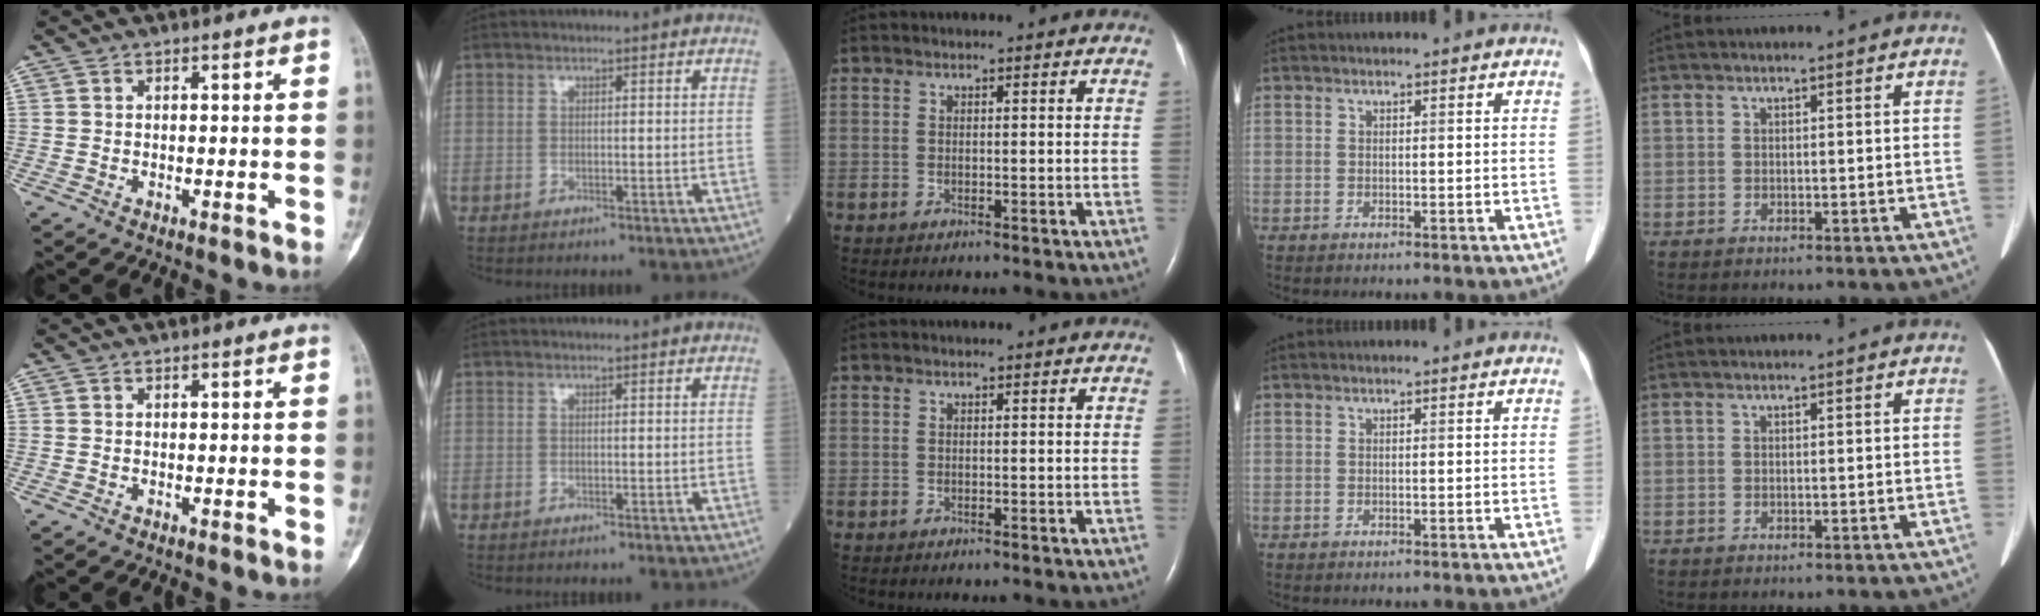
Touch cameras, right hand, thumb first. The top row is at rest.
{}